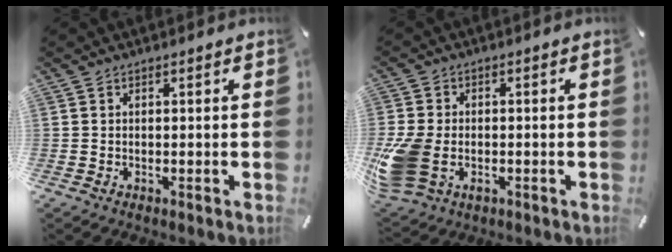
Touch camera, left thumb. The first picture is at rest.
{"total": 10.6, "force": [-2.7, 7.8, 6.7], "torque": [-0.151, 0.004, -0.046]}